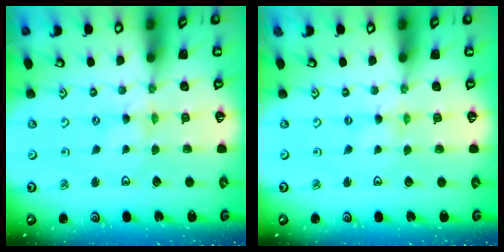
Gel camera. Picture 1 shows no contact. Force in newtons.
{"total": 0.0}